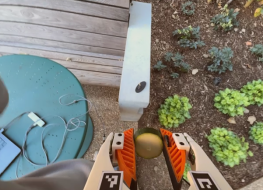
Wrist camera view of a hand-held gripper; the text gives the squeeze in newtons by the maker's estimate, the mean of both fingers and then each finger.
{"total": 13.6, "left": 13.4, "right": 13.7}